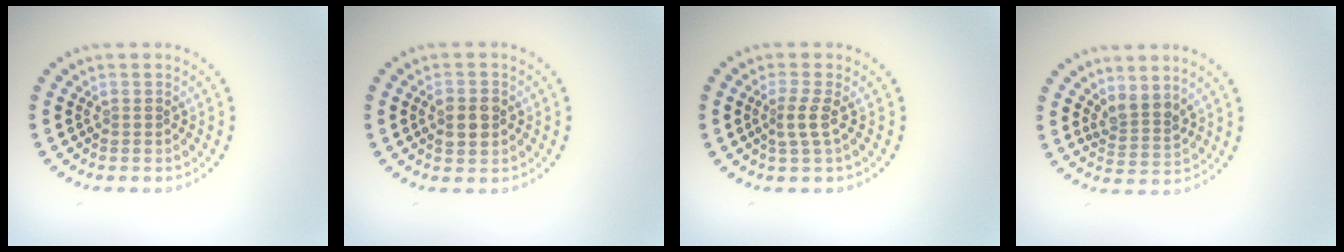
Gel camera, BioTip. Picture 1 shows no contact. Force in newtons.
{"total": 2.8, "press": 2.8, "slide": 0.2}
{"total": 1.7, "press": 1.3, "slide": 1.2}
{"total": 2.3, "press": 1.7, "slide": 1.5}